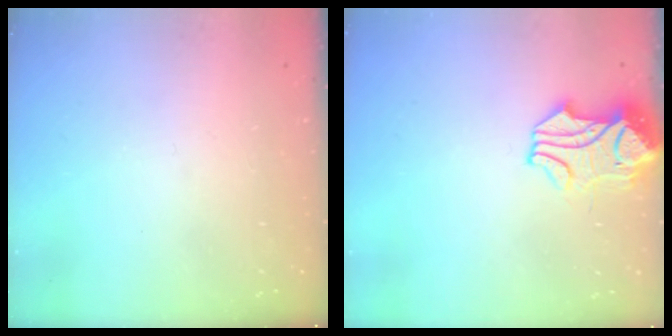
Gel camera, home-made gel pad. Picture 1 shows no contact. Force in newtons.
{"total": 7.4, "press": 7.3, "slide": 0.9}